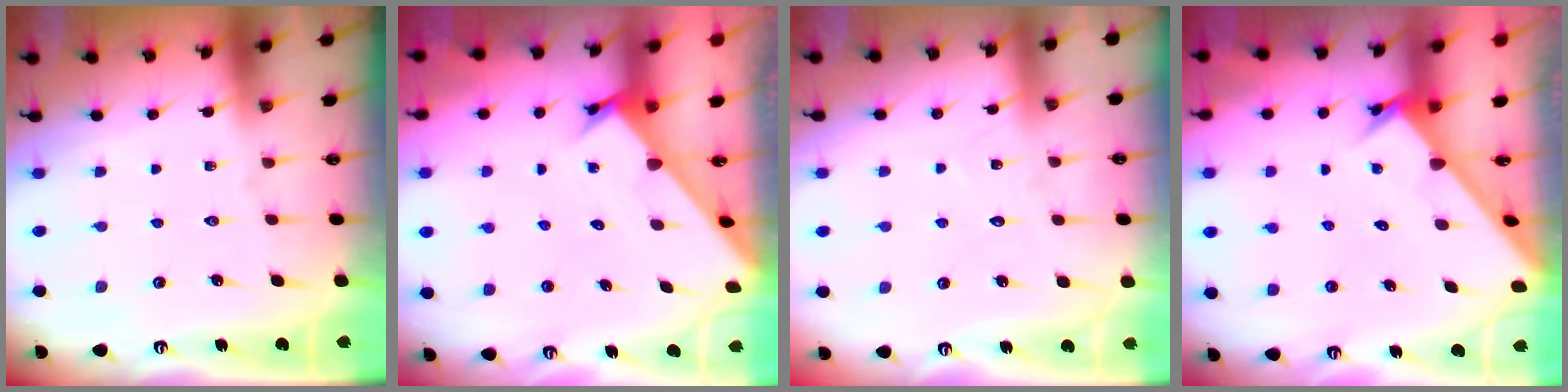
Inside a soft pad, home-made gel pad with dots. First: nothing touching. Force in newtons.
{"total": 2.3, "press": 2.3, "slide": 0.1}
{"total": 5.9, "press": 5.9, "slide": 0.7}
{"total": 2.6, "press": 2.6, "slide": 0.2}